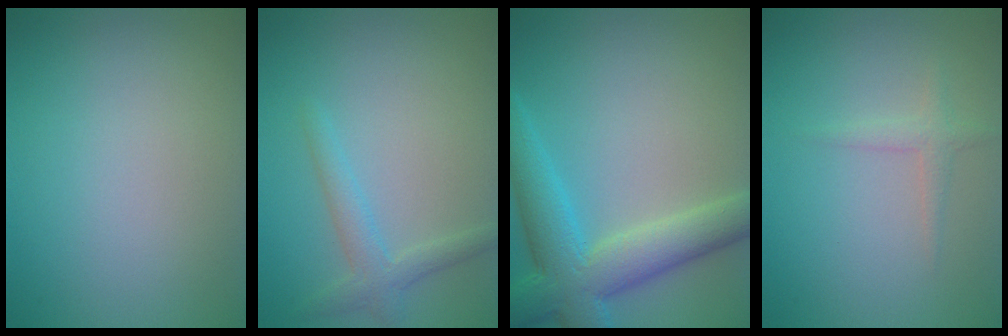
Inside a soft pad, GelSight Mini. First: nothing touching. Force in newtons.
{"total": 2.3, "press": 2.3, "slide": 0.2}
{"total": 7.4, "press": 7.4, "slide": 0.4}
{"total": 1.3, "press": 1.3, "slide": 0.0}